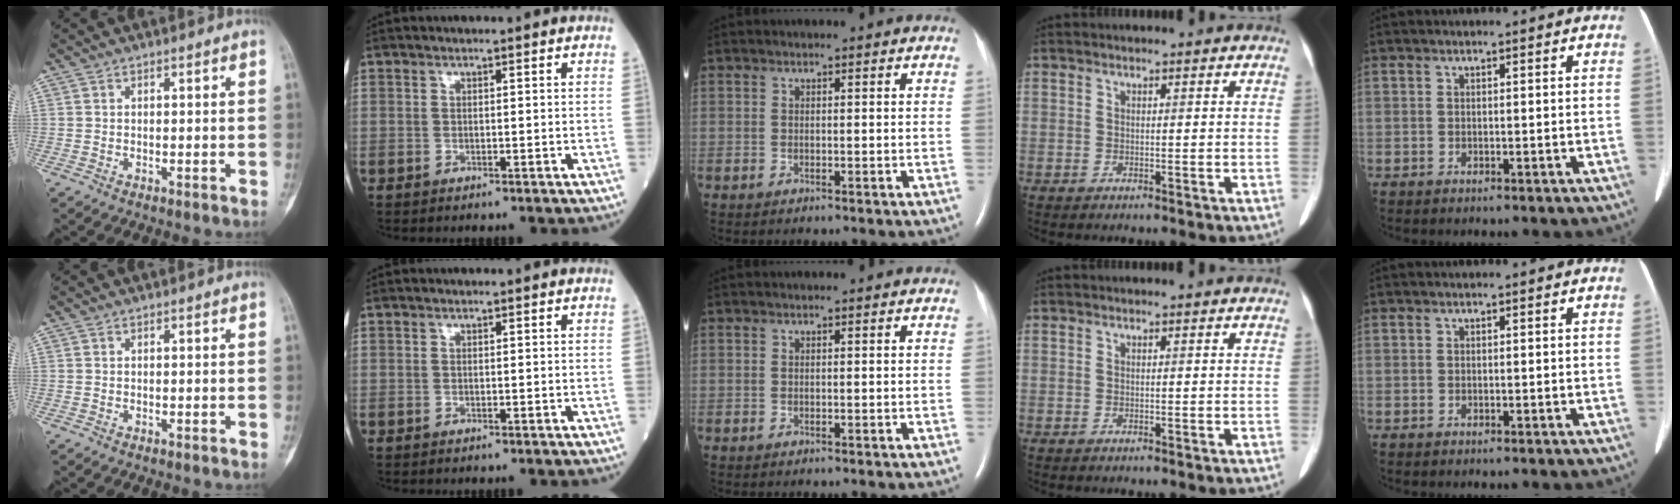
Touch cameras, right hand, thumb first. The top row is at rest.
{}